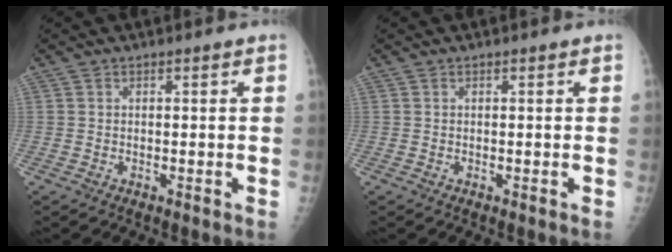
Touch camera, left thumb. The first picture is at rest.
{"total": 0.0}